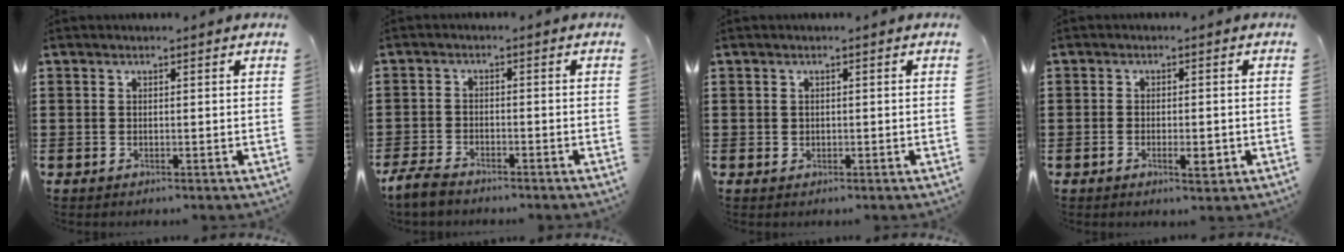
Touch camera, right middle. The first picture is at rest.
{"total": 3.3, "force": [-3.0, 0.9, 1.3], "torque": [-0.045, -0.002, -0.066]}
{"total": 0.6, "force": [0.2, 0.6, 0.1], "torque": [-0.004, 0.004, 0.003]}
{"total": 2.6, "force": [-1.1, 1.1, 2.1], "torque": [-0.037, 0.002, -0.019]}